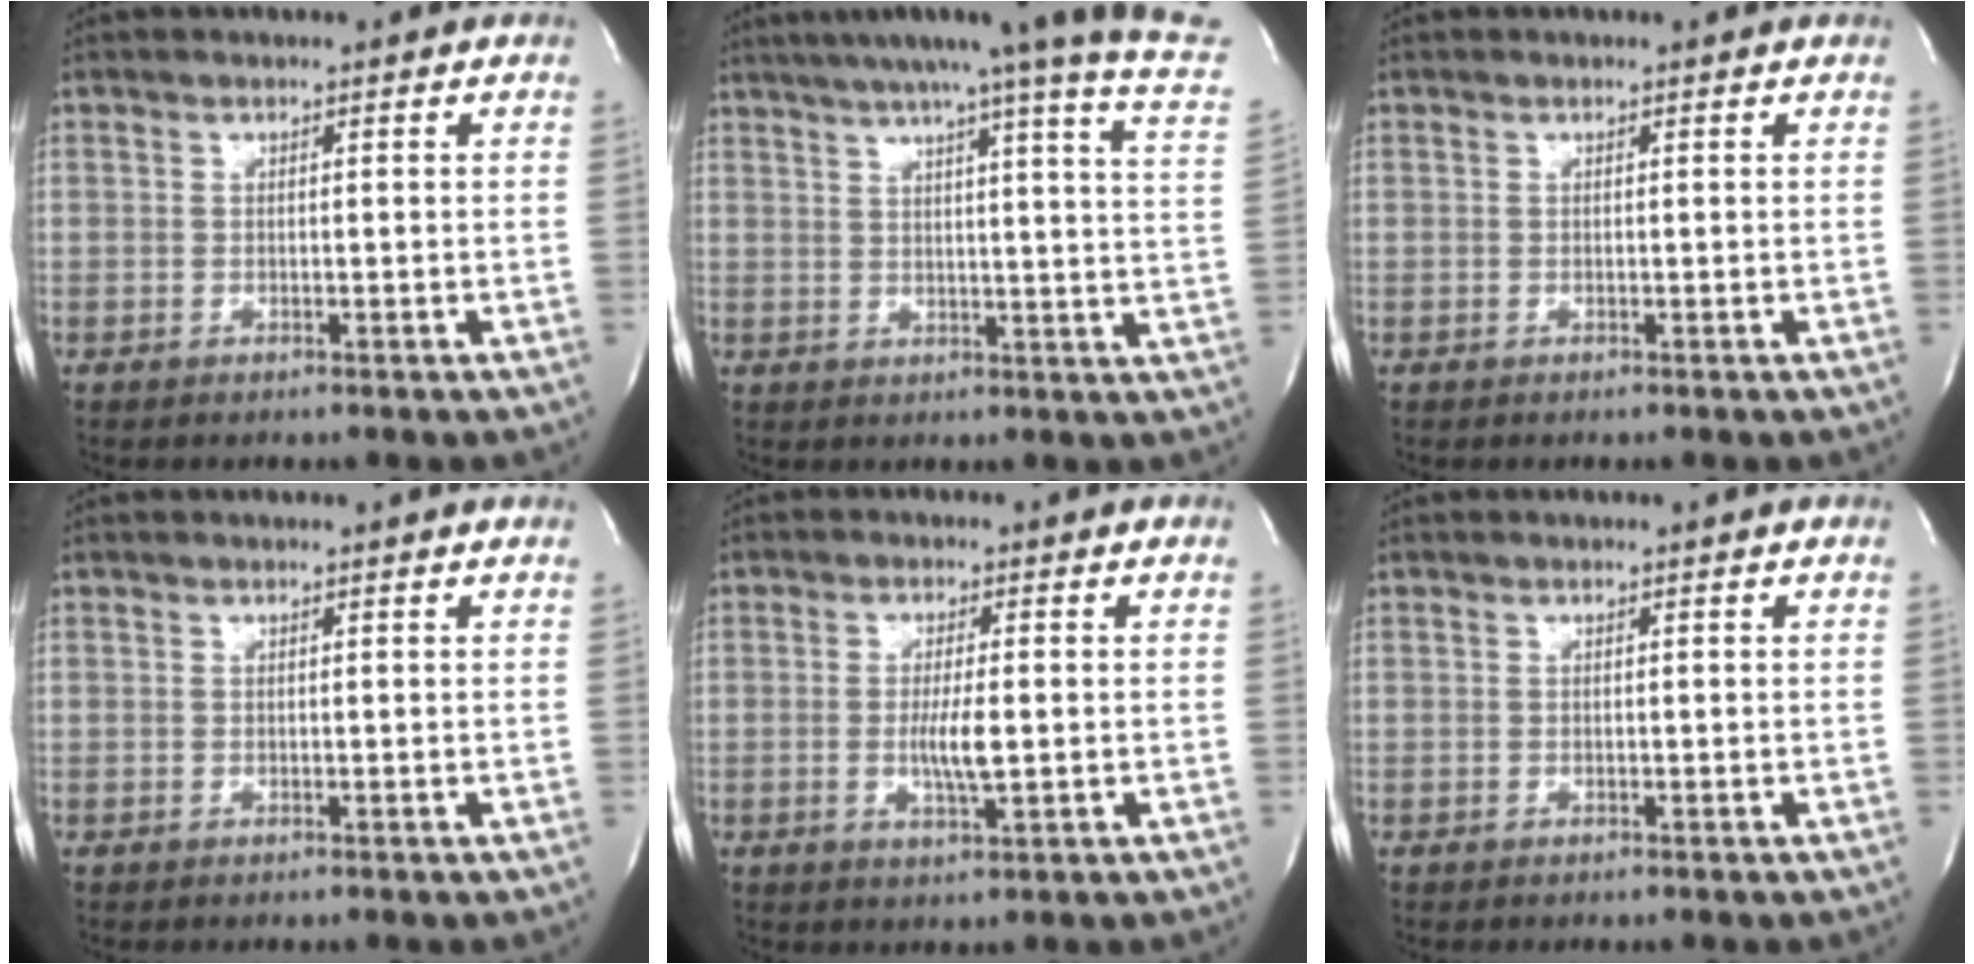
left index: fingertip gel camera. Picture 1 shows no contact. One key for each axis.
{"total": 23.6, "fx": 20.2, "fy": -1.2, "fz": 12.2, "tx": -0.181, "ty": -0.053, "tz": 0.239}
{"total": 0.0}
{"total": 0.0}
{"total": 4.6, "fx": -0.6, "fy": 0.6, "fz": 4.5, "tx": -0.087, "ty": -0.008, "tz": -0.009}
{"total": 0.0}